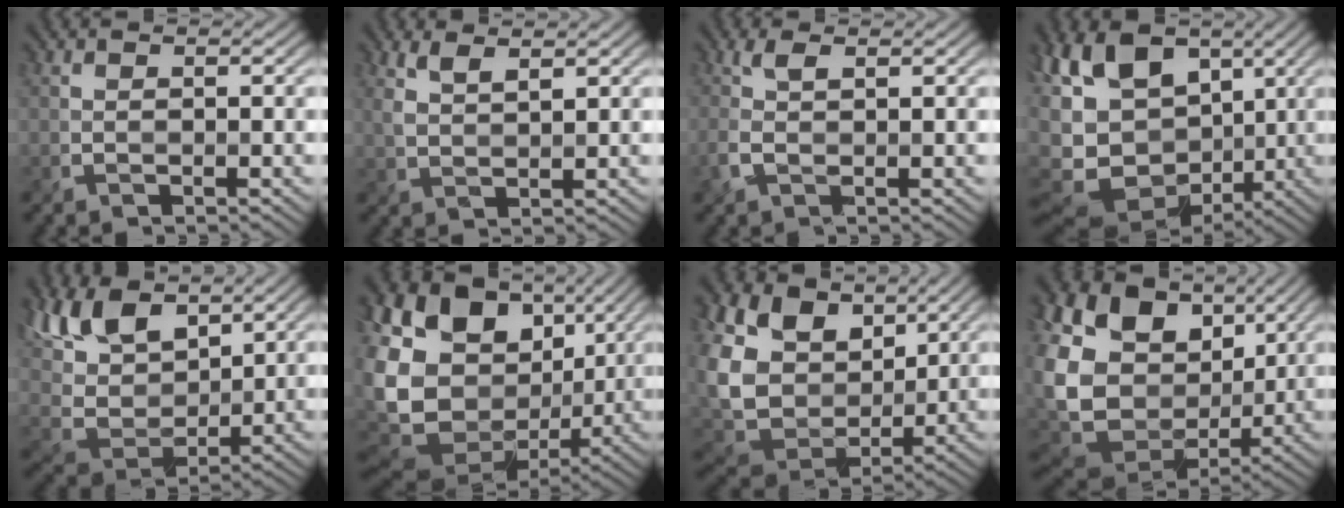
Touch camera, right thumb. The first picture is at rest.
{"total": 2.8, "force": [2.0, 0.5, 1.9], "torque": [-0.048, 0.001, 0.045]}
{"total": 2.0, "force": [0.4, 0.6, 1.9], "torque": [-0.049, 0.005, 0.007]}
{"total": 16.4, "force": [0.0, 10.9, 12.2], "torque": [-0.271, -0.006, 0.030]}
{"total": 11.7, "force": [6.1, 6.2, 7.8], "torque": [-0.198, 0.017, 0.113]}
{"total": 20.6, "force": [1.7, 15.7, 13.3], "torque": [-0.315, -0.018, 0.074]}
{"total": 16.0, "force": [4.4, 12.2, 9.3], "torque": [-0.258, 0.008, 0.109]}
{"total": 20.0, "force": [3.3, 15.7, 11.9], "torque": [-0.309, -0.009, 0.097]}